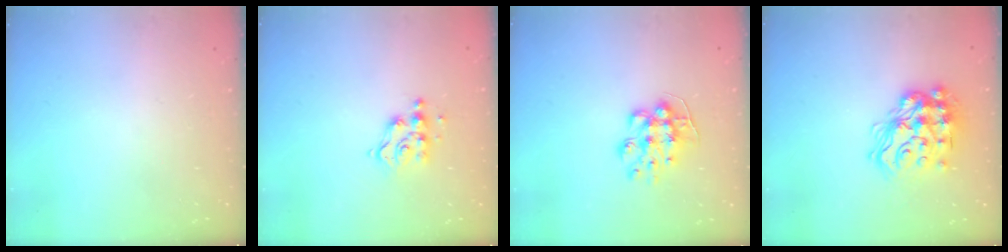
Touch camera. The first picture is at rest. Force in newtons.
{"total": 7.3, "press": 7.3, "slide": 0.1}
{"total": 9.5, "press": 9.5, "slide": 0.7}
{"total": 17.8, "press": 17.7, "slide": 1.8}